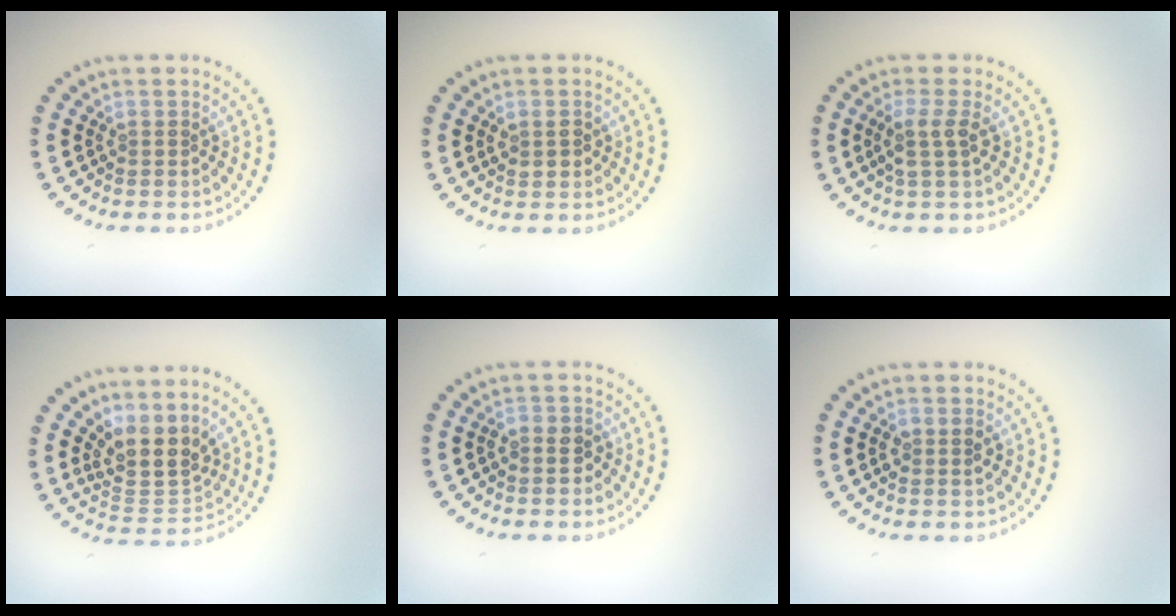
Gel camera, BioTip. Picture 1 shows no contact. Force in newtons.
{"total": 1.5, "press": 1.4, "slide": 0.4}
{"total": 2.1, "press": 1.7, "slide": 1.2}
{"total": 4.2, "press": 3.5, "slide": 2.4}
{"total": 1.4, "press": 1.3, "slide": 0.5}
{"total": 1.6, "press": 1.5, "slide": 0.4}